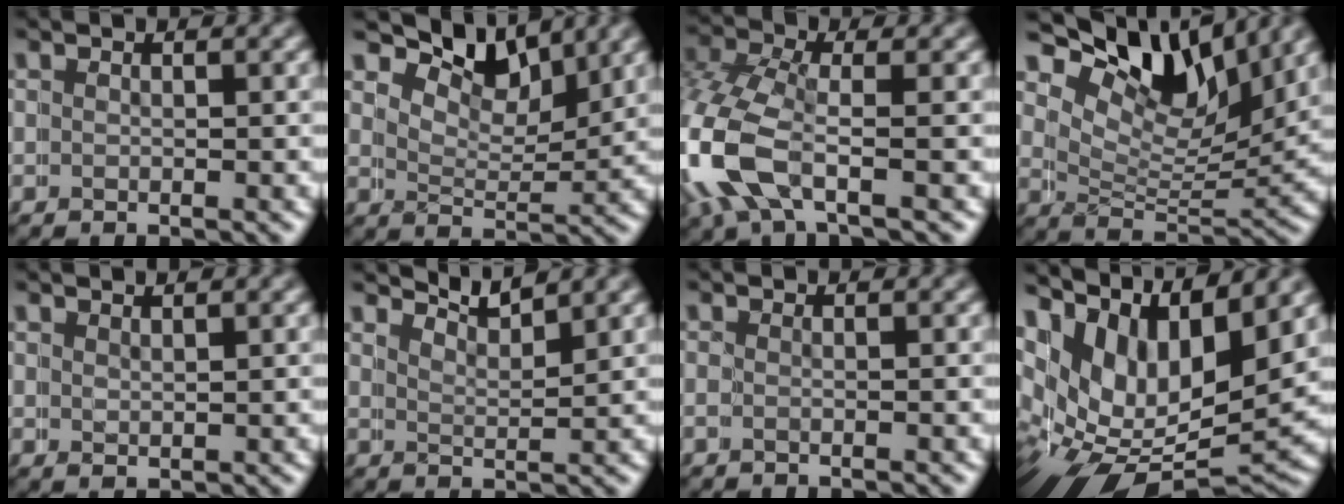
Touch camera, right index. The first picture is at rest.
{"total": 5.7, "force": [5.5, 1.1, 1.2], "torque": [-0.026, 0.000, 0.091]}
{"total": 6.3, "force": [-0.9, 4.8, 4.1], "torque": [-0.150, -0.037, -0.006]}
{"total": 8.8, "force": [6.5, 3.5, 4.8], "torque": [-0.097, 0.005, 0.102]}
{"total": 1.8, "force": [1.4, 0.1, 1.1], "torque": [-0.015, -0.003, 0.034]}
{"total": 3.9, "force": [3.8, -0.9, 0.3], "torque": [-0.010, 0.005, 0.060]}
{"total": 0.6, "force": [-0.2, -0.4, 0.4], "torque": [-0.001, 0.001, -0.004]}
{"total": 11.8, "force": [-0.6, 8.3, 8.4], "torque": [-0.192, -0.059, 0.018]}